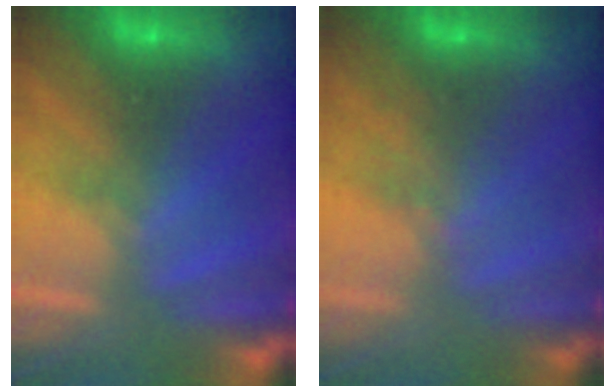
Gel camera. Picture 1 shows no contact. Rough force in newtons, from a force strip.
{"total": 2.5}